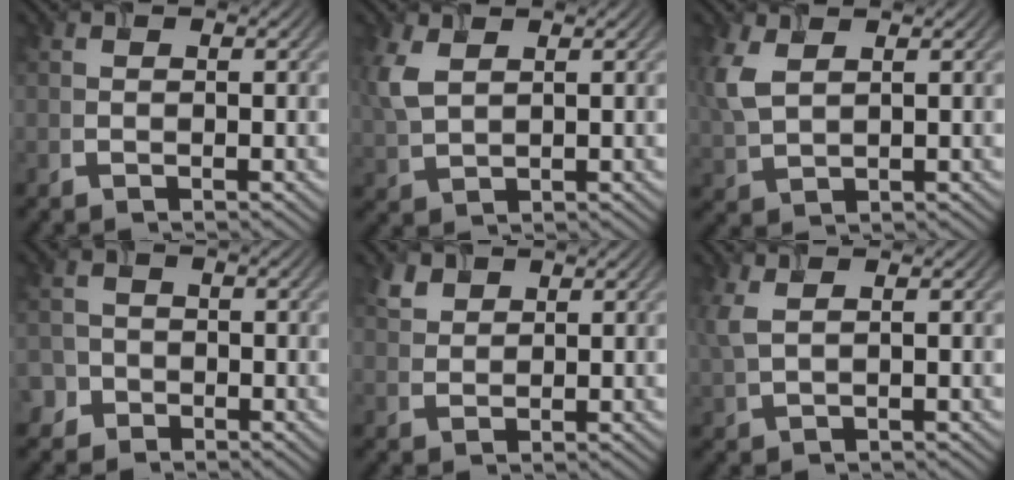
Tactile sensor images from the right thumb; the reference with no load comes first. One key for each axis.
{"total": 4.5, "fx": 1.8, "fy": 2.4, "fz": 3.3, "tx": -0.100, "ty": 0.005, "tz": 0.041}
{"total": 5.0, "fx": 2.0, "fy": 2.6, "fz": 3.8, "tx": -0.112, "ty": 0.008, "tz": 0.044}
{"total": 3.2, "fx": -1.7, "fy": 2.6, "fz": 0.5, "tx": -0.007, "ty": 0.001, "tz": -0.045}
{"total": 2.5, "fx": 1.9, "fy": 1.3, "fz": 0.9, "tx": -0.026, "ty": 0.003, "tz": 0.045}
{"total": 2.9, "fx": 1.3, "fy": 1.0, "fz": 2.4, "tx": -0.072, "ty": 0.006, "tz": 0.029}